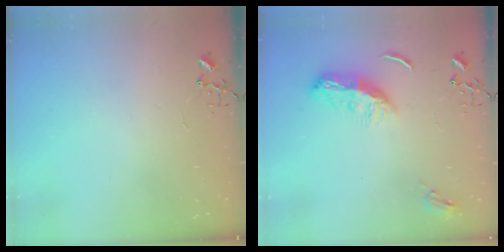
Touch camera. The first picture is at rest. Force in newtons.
{"total": 11.6, "press": 11.6, "slide": 0.3}